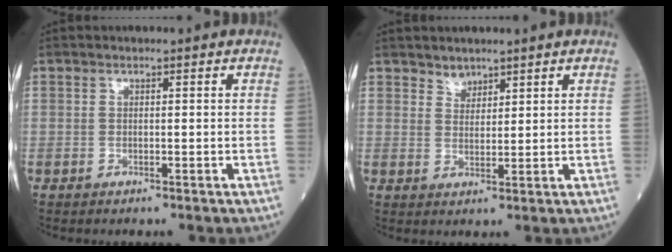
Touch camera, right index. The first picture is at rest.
{"total": 2.1, "force": [1.9, 1.0, 0.2], "torque": [-0.001, -0.004, 0.032]}